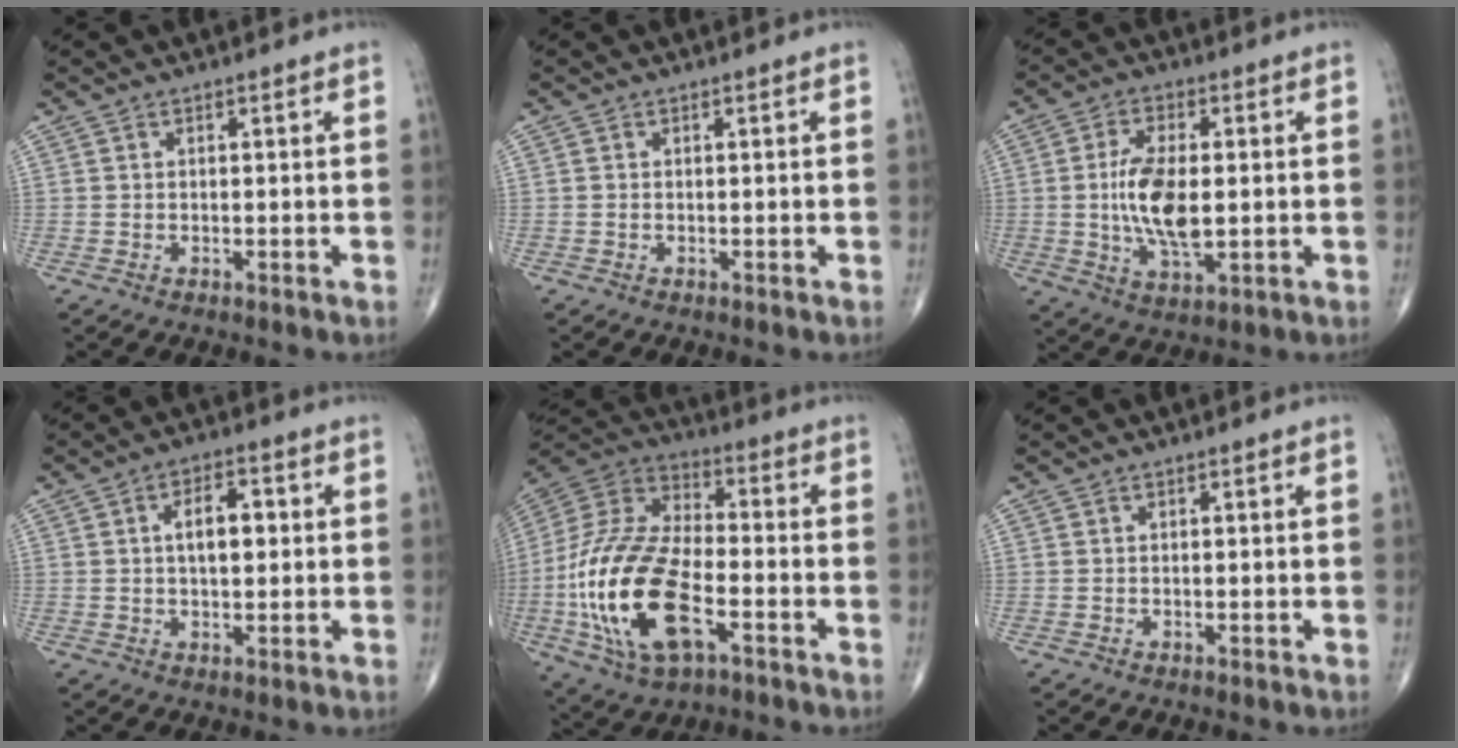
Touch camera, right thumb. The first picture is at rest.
{"total": 0.0}
{"total": 11.1, "force": [-0.1, 5.1, 9.9], "torque": [-0.189, -0.009, -0.001]}
{"total": 6.5, "force": [0.9, 3.4, 5.5], "torque": [-0.076, 0.008, 0.010]}
{"total": 23.6, "force": [-6.8, 11.4, 19.6], "torque": [-0.416, 0.017, -0.121]}
{"total": 0.0}